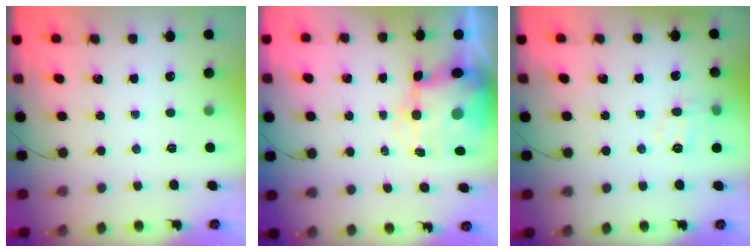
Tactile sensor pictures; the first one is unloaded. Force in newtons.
{"total": 6.5, "press": 6.2, "slide": 2.0}
{"total": 7.7, "press": 7.5, "slide": 1.5}